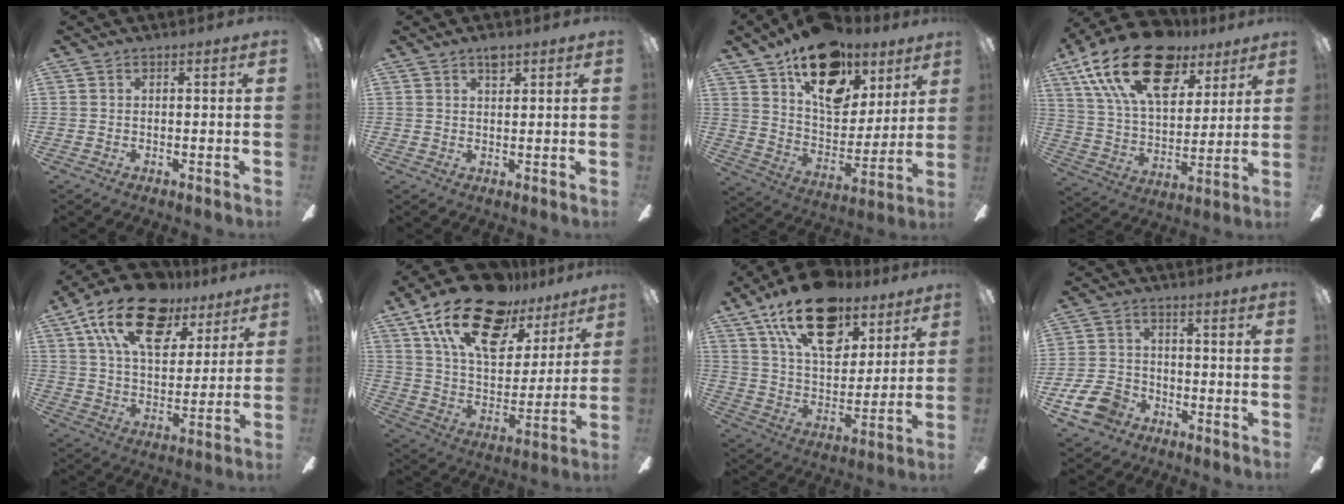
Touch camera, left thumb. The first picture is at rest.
{"total": 2.5, "force": [2.0, 0.6, 1.3], "torque": [-0.023, -0.003, 0.035]}
{"total": 22.2, "force": [13.7, 12.8, 11.9], "torque": [-0.177, -0.069, 0.243]}
{"total": 25.0, "force": [14.3, 13.0, 15.9], "torque": [-0.286, -0.067, 0.252]}
{"total": 20.6, "force": [12.2, 10.7, 12.8], "torque": [-0.216, -0.050, 0.214]}
{"total": 23.0, "force": [14.4, 11.3, 14.0], "torque": [-0.235, -0.071, 0.255]}
{"total": 21.7, "force": [13.5, 11.2, 12.7], "torque": [-0.203, -0.066, 0.237]}
{"total": 9.2, "force": [-5.2, 6.2, 4.4], "torque": [-0.105, 0.030, -0.095]}